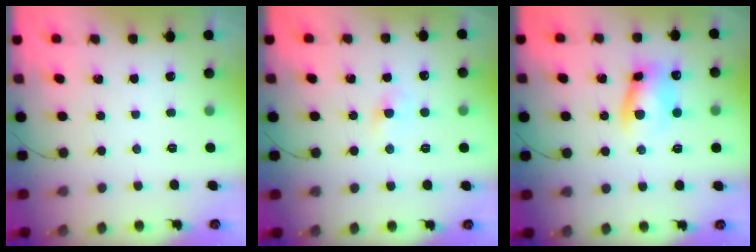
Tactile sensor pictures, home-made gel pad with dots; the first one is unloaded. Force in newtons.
{"total": 2.2, "press": 1.9, "slide": 1.1}
{"total": 8.9, "press": 8.9, "slide": 0.8}